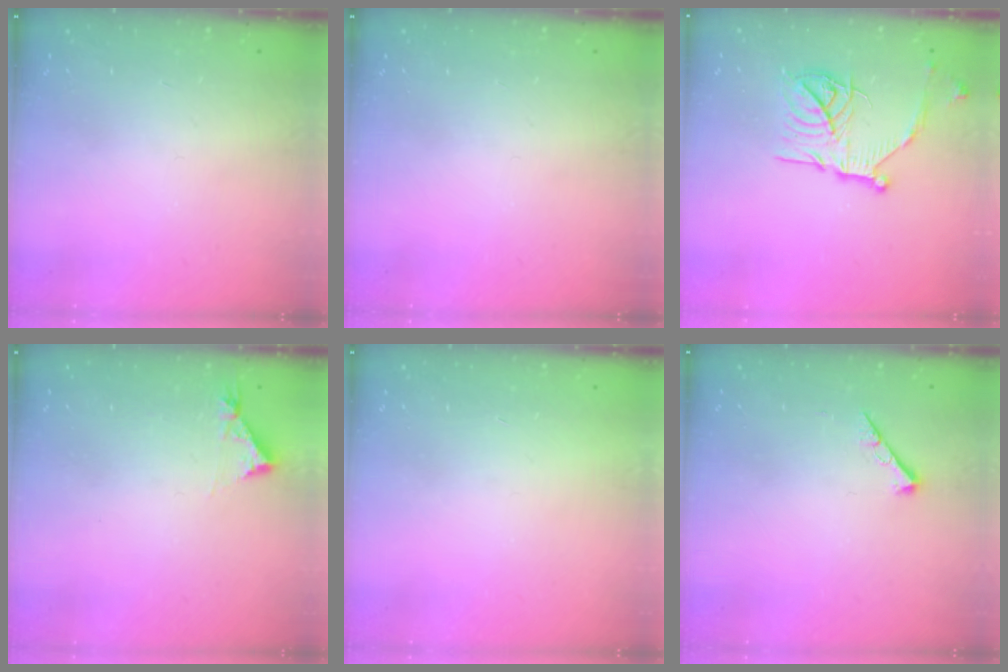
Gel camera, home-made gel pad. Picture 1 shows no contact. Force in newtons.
{"total": 0.0}
{"total": 18.0, "press": 18.0, "slide": 1.5}
{"total": 4.3, "press": 4.3, "slide": 0.5}
{"total": 1.6, "press": 1.6, "slide": 0.1}
{"total": 4.3, "press": 4.3, "slide": 0.5}